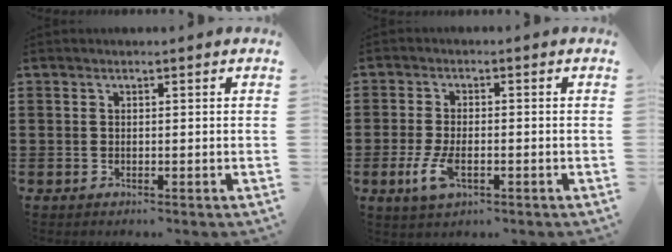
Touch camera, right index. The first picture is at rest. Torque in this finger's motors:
{"motor_torque": [1.13, 1.01, 0.17, 0.08]}